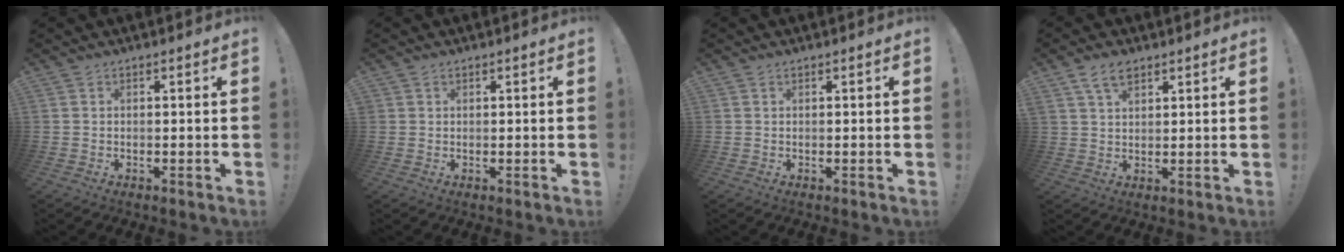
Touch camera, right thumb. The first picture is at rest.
{"total": 0.6, "force": [0.4, 0.4, 0.0], "torque": [0.008, -0.003, 0.007]}
{"total": 0.0}
{"total": 5.4, "force": [3.5, 2.8, 3.1], "torque": [-0.053, -0.010, 0.065]}